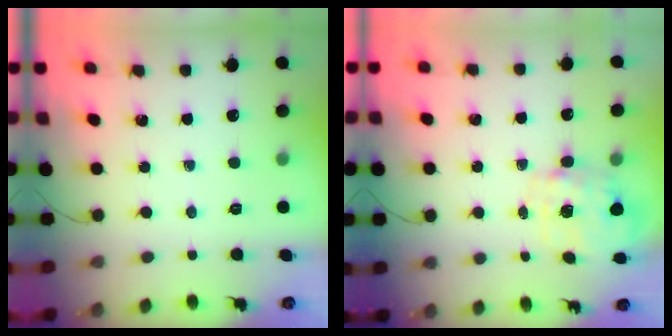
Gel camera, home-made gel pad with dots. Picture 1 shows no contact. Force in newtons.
{"total": 2.9, "press": 2.7, "slide": 0.9}